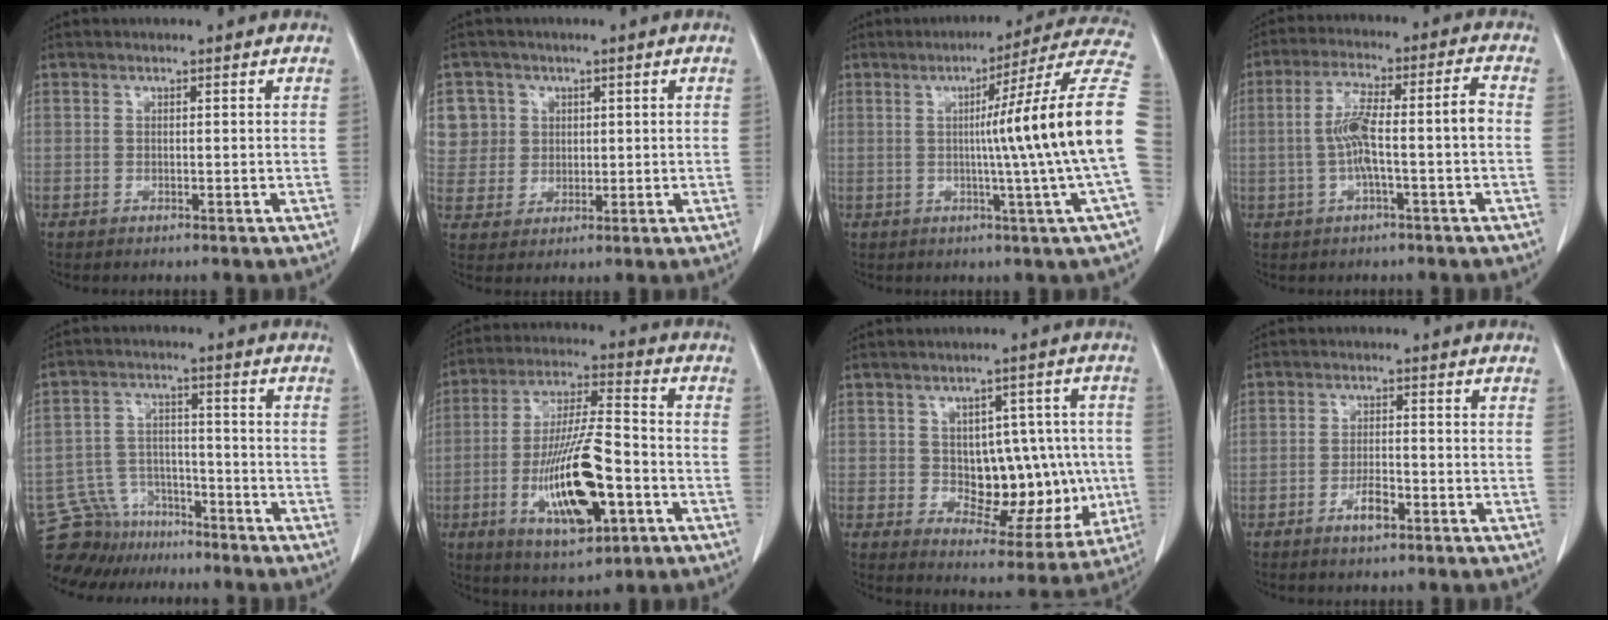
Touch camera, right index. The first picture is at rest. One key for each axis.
{"total": 7.3, "fx": 2.5, "fy": 6.9, "fz": 0.3, "tx": 0.002, "ty": 0.019, "tz": 0.057}
{"total": 17.3, "fx": -0.2, "fy": -3.3, "fz": 17.0, "tx": -0.202, "ty": 0.003, "tz": -0.015}
{"total": 9.2, "fx": -1.1, "fy": 1.0, "fz": 9.1, "tx": -0.174, "ty": 0.032, "tz": -0.020}
{"total": 9.6, "fx": -8.4, "fy": 4.7, "fz": 0.1, "tx": -0.010, "ty": 0.033, "tz": -0.143}
{"total": 16.4, "fx": -5.1, "fy": 4.1, "fz": 15.1, "tx": -0.288, "ty": -0.006, "tz": -0.081}
{"total": 13.1, "fx": -0.5, "fy": 7.4, "fz": 10.8, "tx": -0.128, "ty": 0.025, "tz": 0.016}
{"total": 3.3, "fx": -1.8, "fy": 1.0, "fz": 2.6, "tx": -0.046, "ty": 0.002, "tz": -0.032}